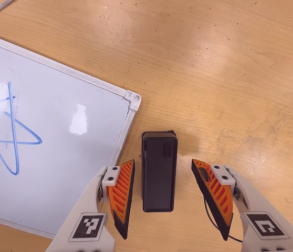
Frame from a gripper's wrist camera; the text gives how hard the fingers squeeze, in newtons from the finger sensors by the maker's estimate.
{"total": 0.0}